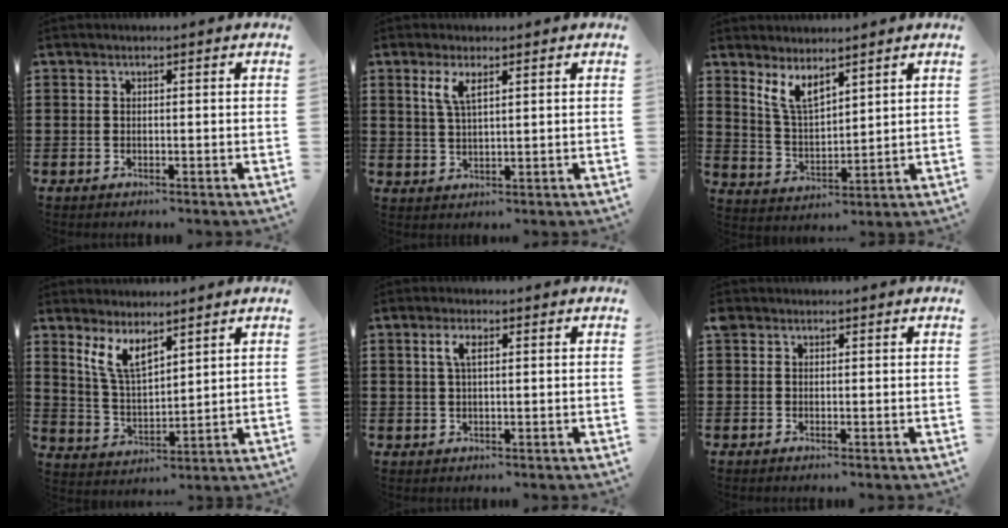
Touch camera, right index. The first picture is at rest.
{"total": 3.6, "force": [1.8, 1.2, 2.9], "torque": [-0.063, 0.005, 0.030]}
{"total": 6.0, "force": [4.5, 2.0, 3.4], "torque": [-0.082, -0.010, 0.083]}
{"total": 6.7, "force": [4.6, 2.3, 4.3], "torque": [-0.098, -0.008, 0.085]}
{"total": 2.9, "force": [0.9, 1.0, 2.6], "torque": [-0.054, 0.008, 0.014]}
{"total": 0.8, "force": [0.4, 0.7, 0.1], "torque": [-0.005, 0.003, 0.008]}